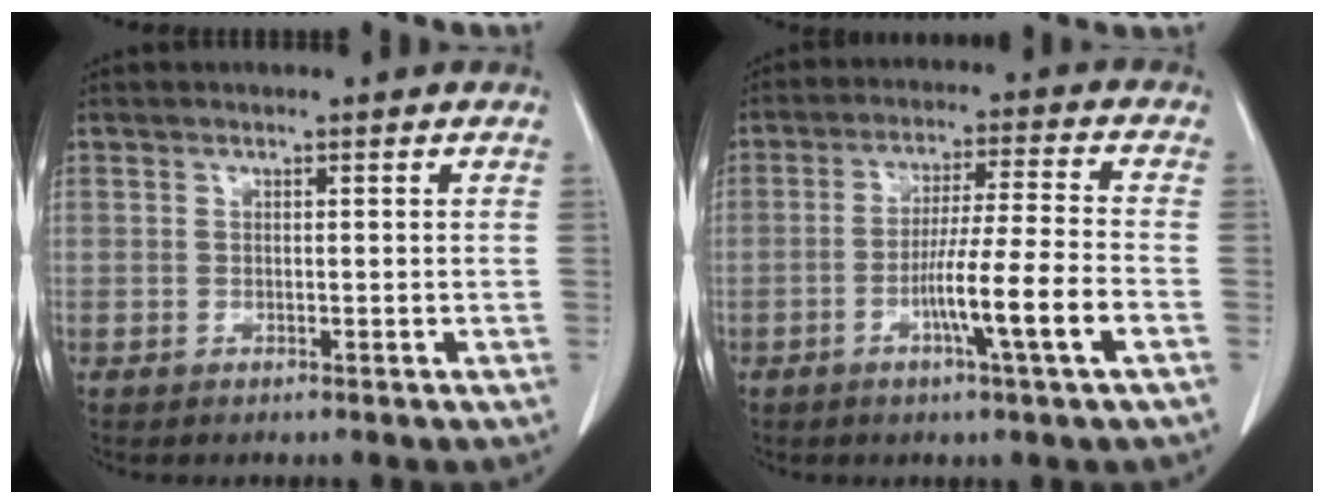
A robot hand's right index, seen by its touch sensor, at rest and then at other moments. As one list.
[{"total": 10.1, "force": [-3.8, -1.1, 9.4], "torque": [-0.164, -0.006, -0.067]}]